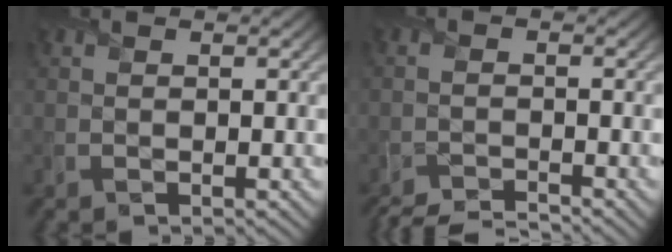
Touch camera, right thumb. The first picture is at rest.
{"total": 4.3, "force": [-4.0, 0.4, 1.4], "torque": [-0.029, -0.008, -0.080]}